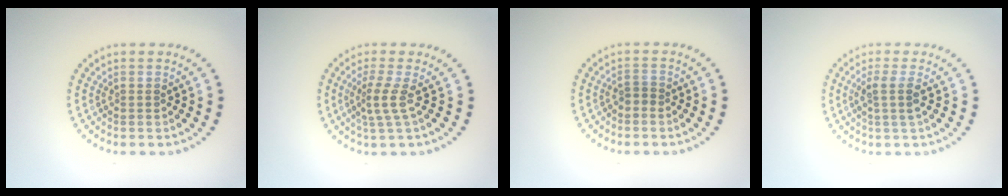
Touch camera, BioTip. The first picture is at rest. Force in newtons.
{"total": 2.3, "press": 1.5, "slide": 1.7}
{"total": 0.8, "press": 0.7, "slide": 0.4}
{"total": 2.0, "press": 1.6, "slide": 1.2}